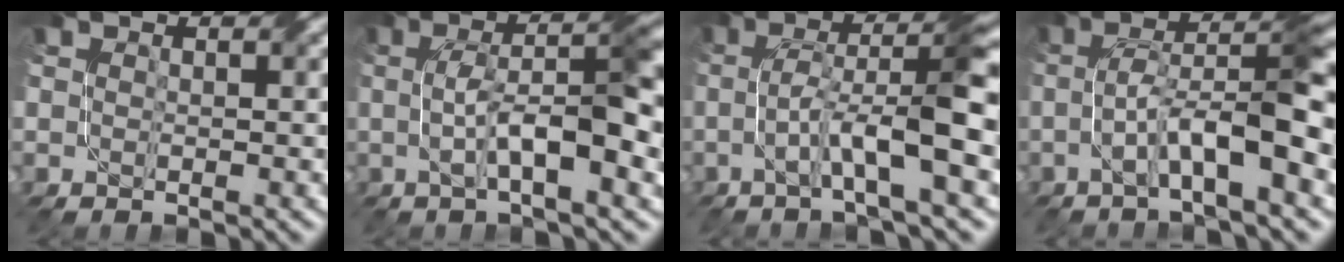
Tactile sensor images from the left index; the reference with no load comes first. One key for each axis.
{"total": 8.4, "fx": -0.1, "fy": 2.1, "fz": 8.2, "tx": -0.127, "ty": 0.015, "tz": -0.005}
{"total": 8.0, "fx": -1.2, "fy": 1.2, "fz": 7.8, "tx": -0.136, "ty": 0.022, "tz": -0.026}
{"total": 7.7, "fx": -1.7, "fy": 1.5, "fz": 7.4, "tx": -0.127, "ty": 0.023, "tz": -0.033}